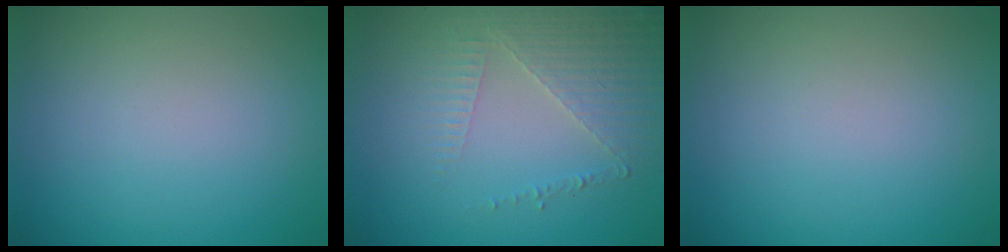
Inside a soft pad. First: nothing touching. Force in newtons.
{"total": 3.7, "press": 3.1, "slide": 2.0}
{"total": 0.0}